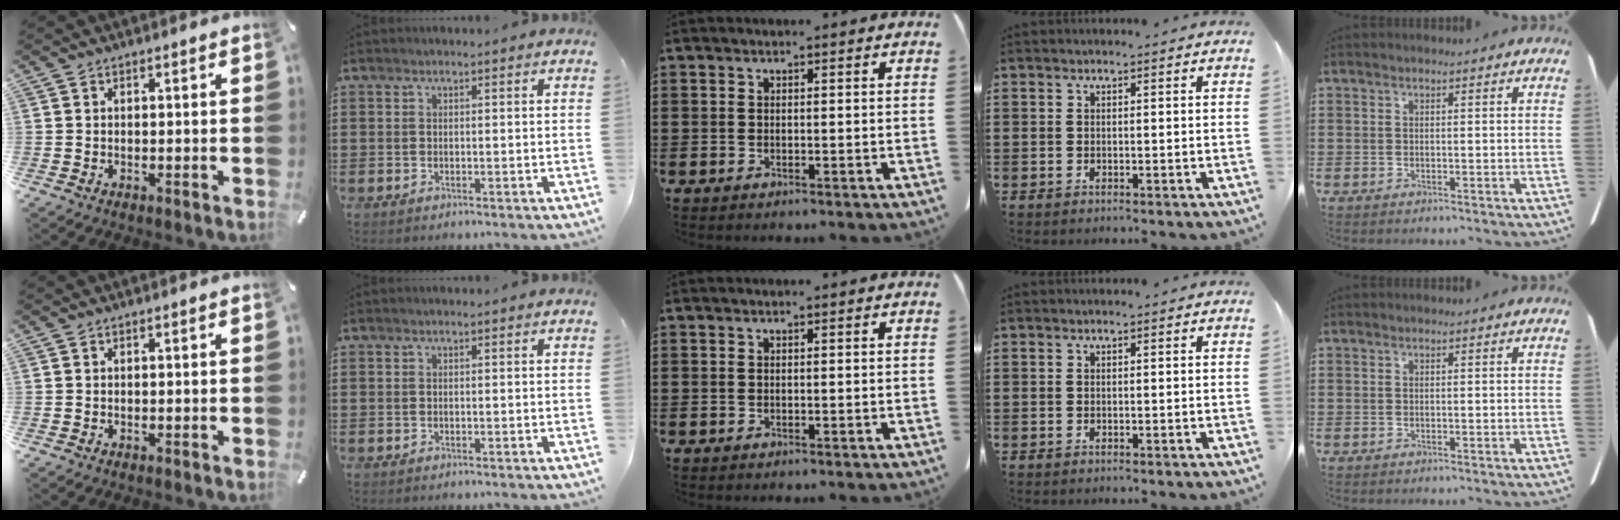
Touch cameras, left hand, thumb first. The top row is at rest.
{}